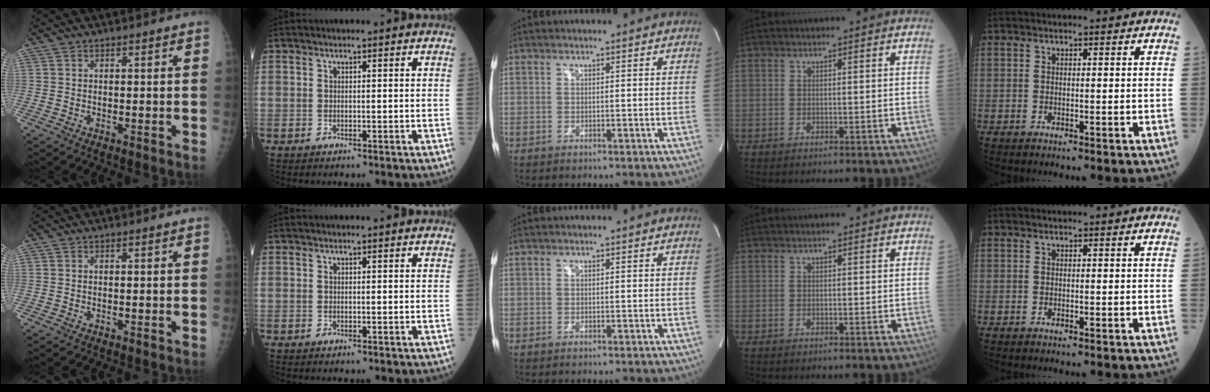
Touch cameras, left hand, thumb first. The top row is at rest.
{}